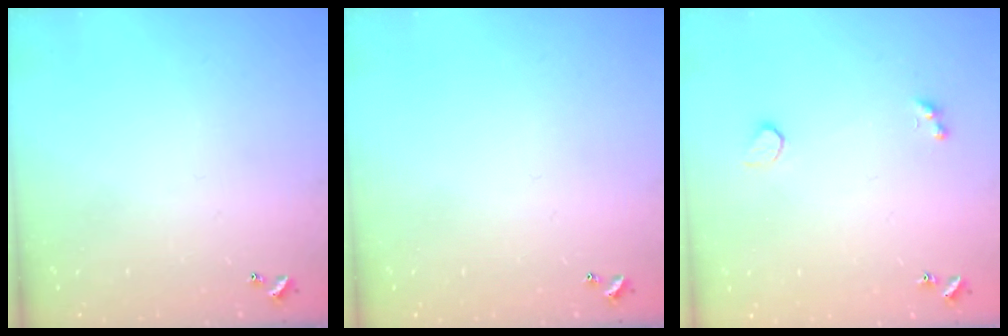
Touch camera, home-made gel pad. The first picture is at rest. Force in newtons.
{"total": 0.0}
{"total": 2.6, "press": 2.2, "slide": 1.2}